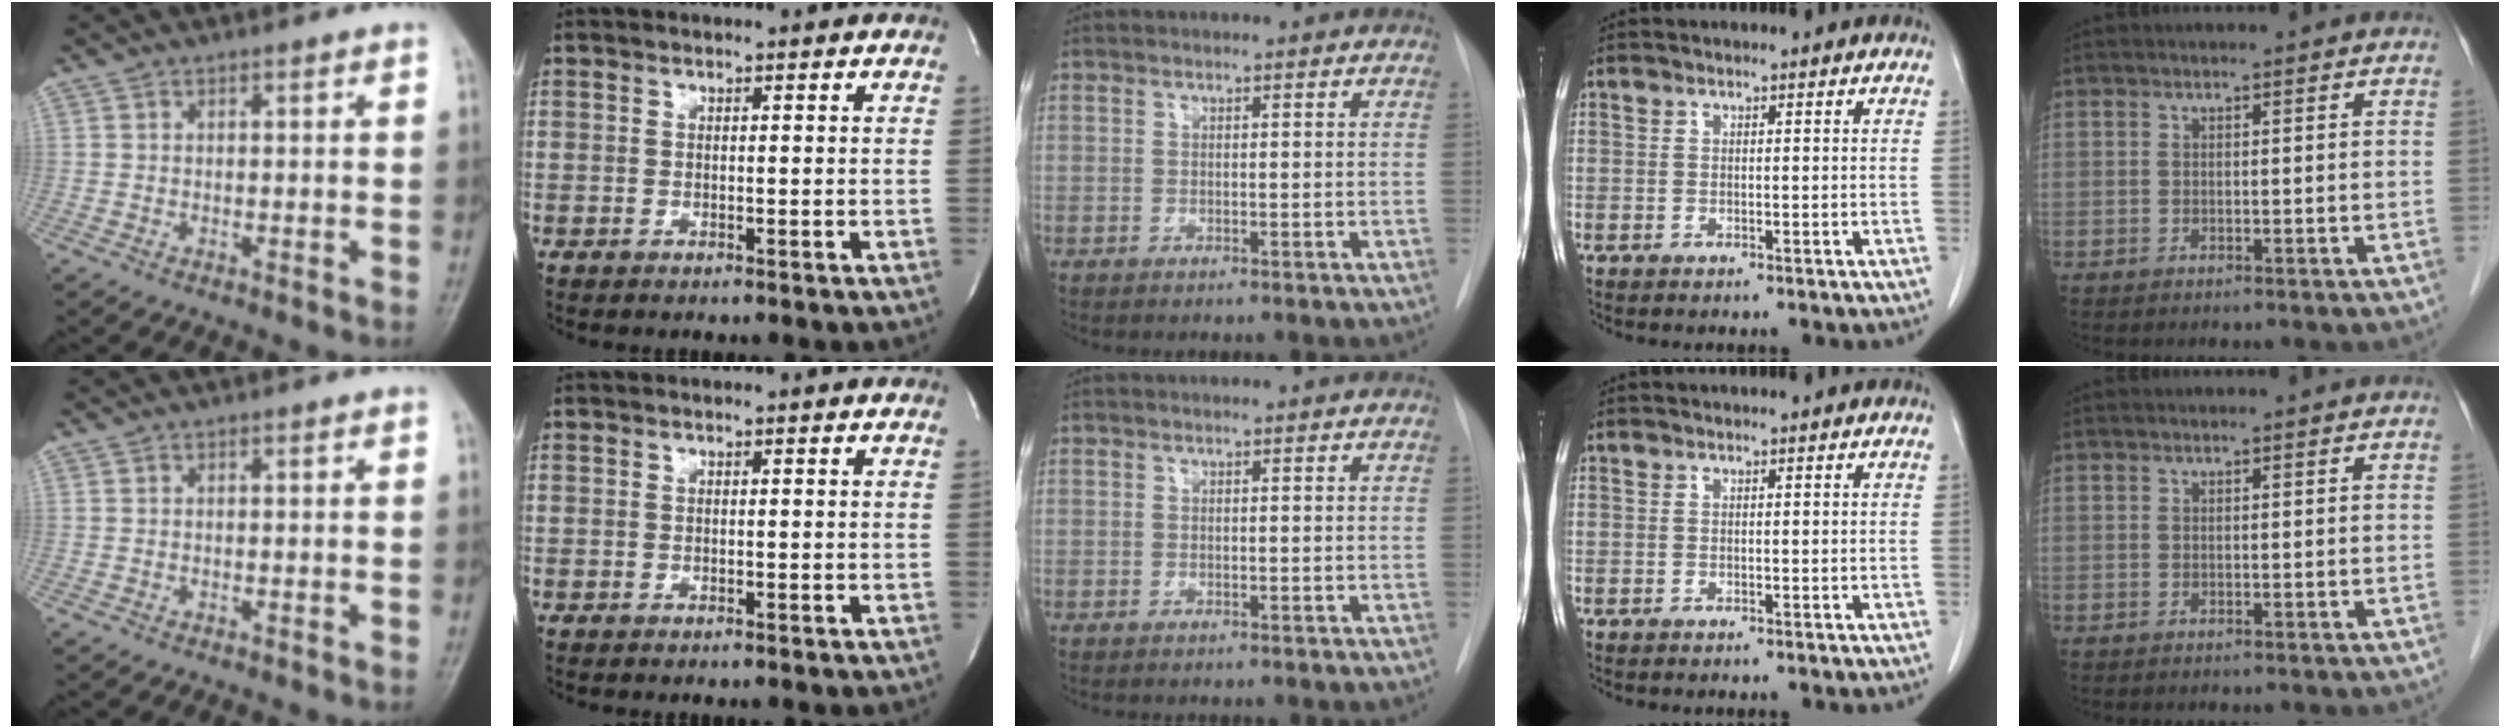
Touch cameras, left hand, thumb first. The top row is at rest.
{}